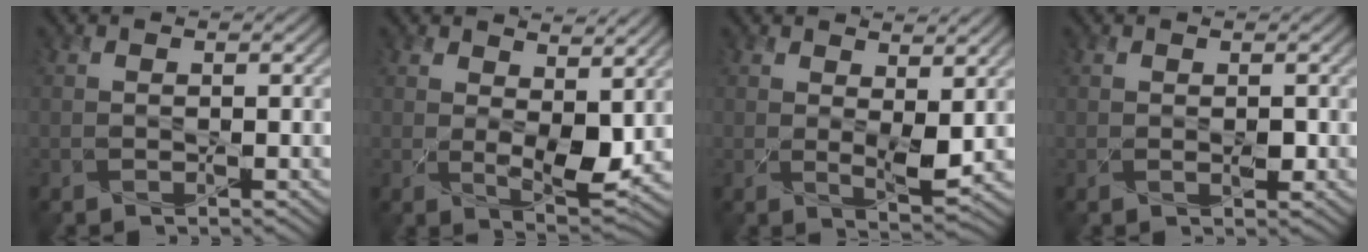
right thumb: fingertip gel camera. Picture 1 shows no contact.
{"total": 6.2, "force": [2.2, 3.2, 4.8], "torque": [-0.096, -0.016, 0.043]}
{"total": 3.7, "force": [1.4, 1.4, 3.1], "torque": [-0.066, -0.011, 0.031]}
{"total": 1.1, "force": [0.2, 0.7, 0.8], "torque": [-0.017, -0.004, 0.008]}